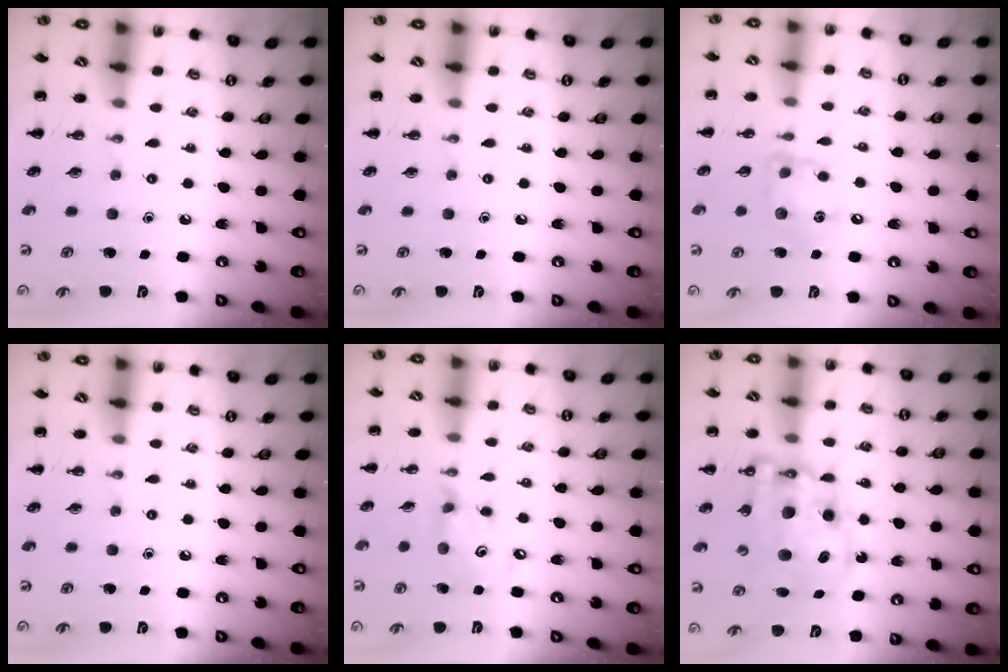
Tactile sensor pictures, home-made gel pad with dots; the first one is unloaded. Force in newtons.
{"total": 0.0}
{"total": 10.1, "press": 10.1, "slide": 0.8}
{"total": 0.0}
{"total": 6.7, "press": 6.7, "slide": 0.6}
{"total": 13.0, "press": 12.6, "slide": 3.0}